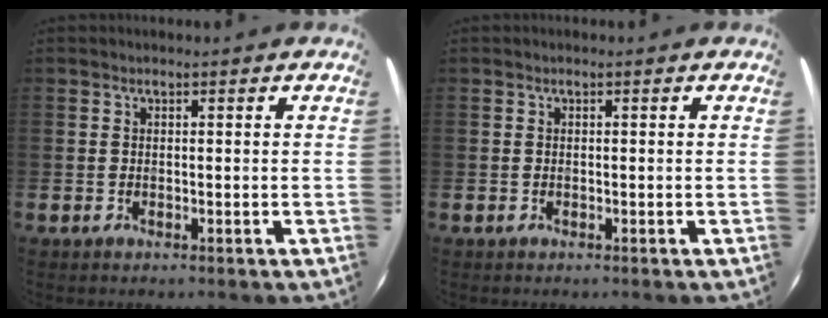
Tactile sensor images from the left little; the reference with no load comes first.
{"total": 0.0}